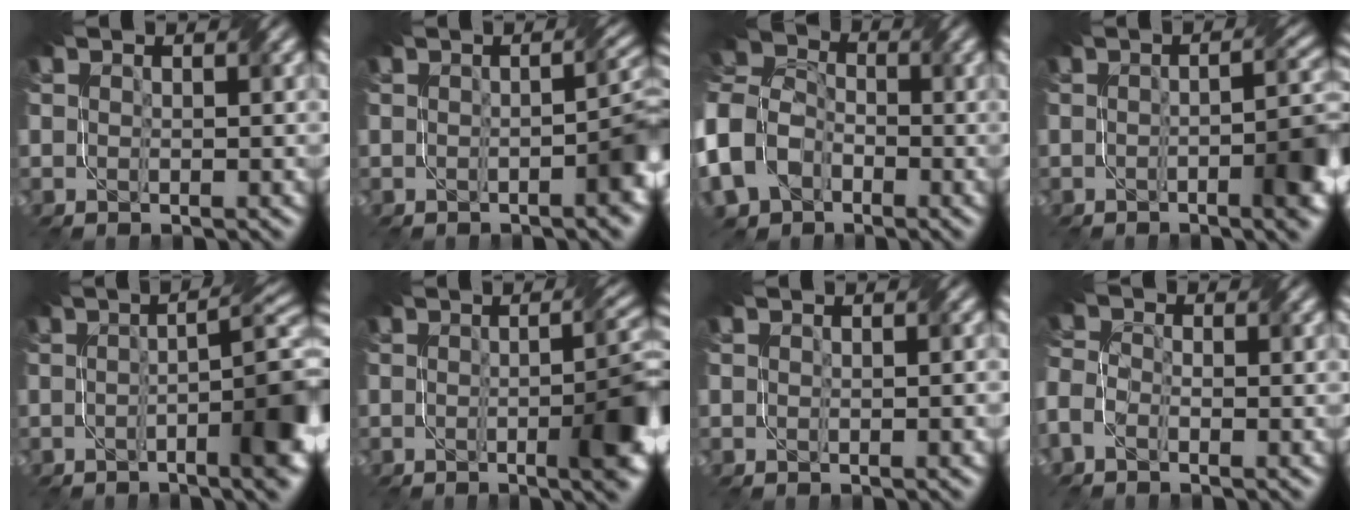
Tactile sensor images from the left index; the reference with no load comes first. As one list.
[{"total": 5.0, "force": [-1.0, 1.5, 4.7], "torque": [-0.037, 0.002, -0.012]}, {"total": 10.2, "force": [-4.4, 7.3, 5.6], "torque": [-0.135, -0.015, -0.091]}, {"total": 7.2, "force": [-1.6, 1.8, 6.8], "torque": [-0.077, -0.005, -0.023]}, {"total": 10.1, "force": [-1.6, 2.3, 9.7], "torque": [-0.106, 0.005, -0.023]}, {"total": 8.8, "force": [-1.1, 2.4, 8.4], "torque": [-0.085, -0.004, -0.013]}, {"total": 1.7, "force": [-0.2, 0.6, 1.6], "torque": [-0.013, -0.003, -0.007]}, {"total": 3.2, "force": [-1.8, 1.6, 2.0], "torque": [-0.046, -0.001, -0.039]}]